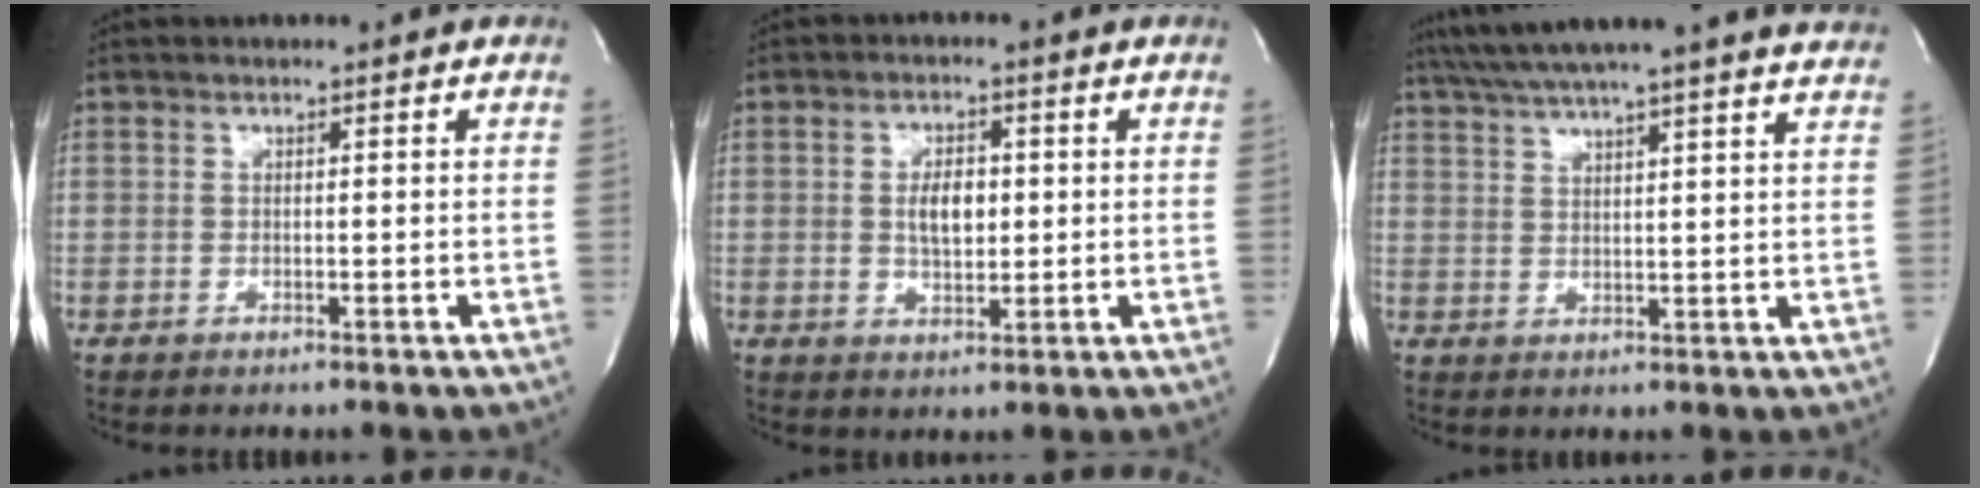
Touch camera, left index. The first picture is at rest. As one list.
[{"total": 4.7, "force": [0.4, 2.4, 4.0], "torque": [-0.073, 0.003, 0.012]}, {"total": 22.9, "force": [20.5, -0.2, 10.0], "torque": [-0.171, -0.004, 0.266]}]